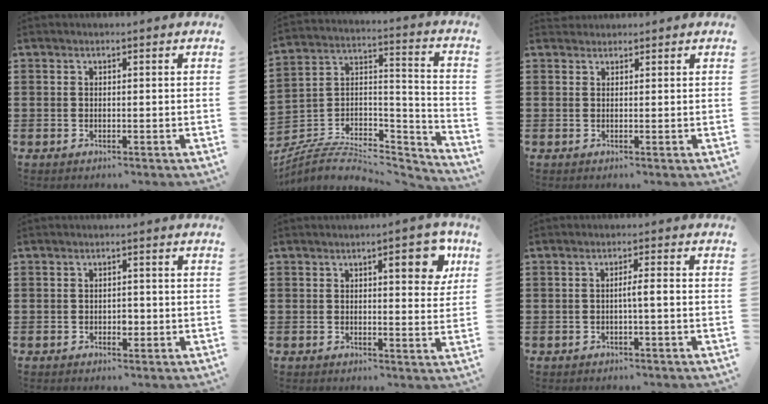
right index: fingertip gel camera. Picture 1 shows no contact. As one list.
[{"total": 6.3, "force": [-4.9, 3.0, 2.4], "torque": [-0.056, 0.002, -0.100]}, {"total": 1.1, "force": [1.0, 0.4, -0.2], "torque": [0.003, 0.003, 0.021]}, {"total": 1.5, "force": [-0.3, 1.0, 1.2], "torque": [-0.021, 0.003, -0.006]}, {"total": 6.4, "force": [2.8, 2.1, 5.3], "torque": [-0.069, -0.005, 0.038]}, {"total": 1.9, "force": [-0.5, -0.1, 1.8], "torque": [-0.031, -0.001, -0.010]}]